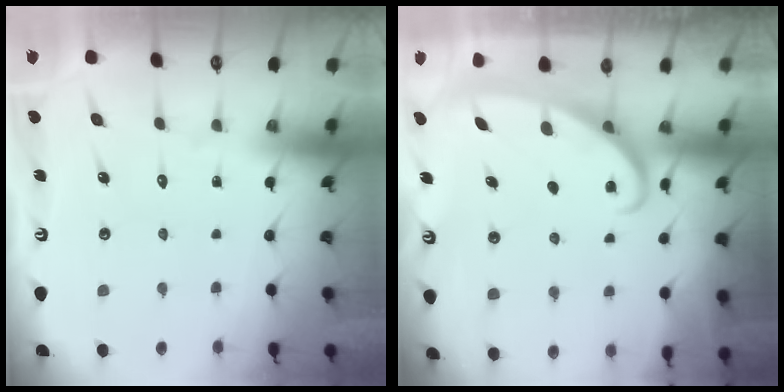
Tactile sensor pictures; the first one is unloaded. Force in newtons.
{"total": 2.6, "press": 2.6, "slide": 0.4}